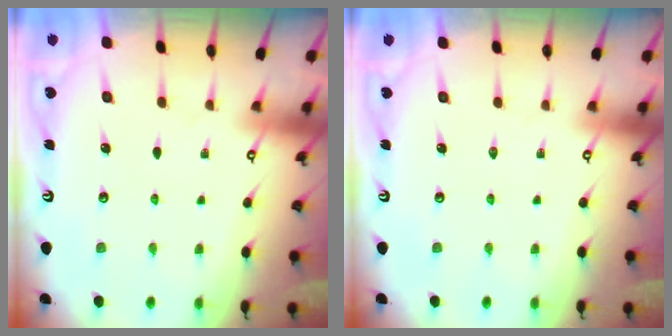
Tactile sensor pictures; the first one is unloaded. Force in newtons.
{"total": 0.0}